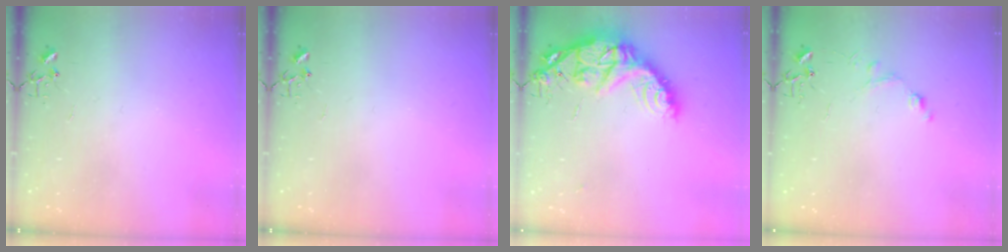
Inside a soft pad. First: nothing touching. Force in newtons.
{"total": 0.0}
{"total": 17.5, "press": 17.4, "slide": 1.4}
{"total": 7.3, "press": 7.3, "slide": 0.8}